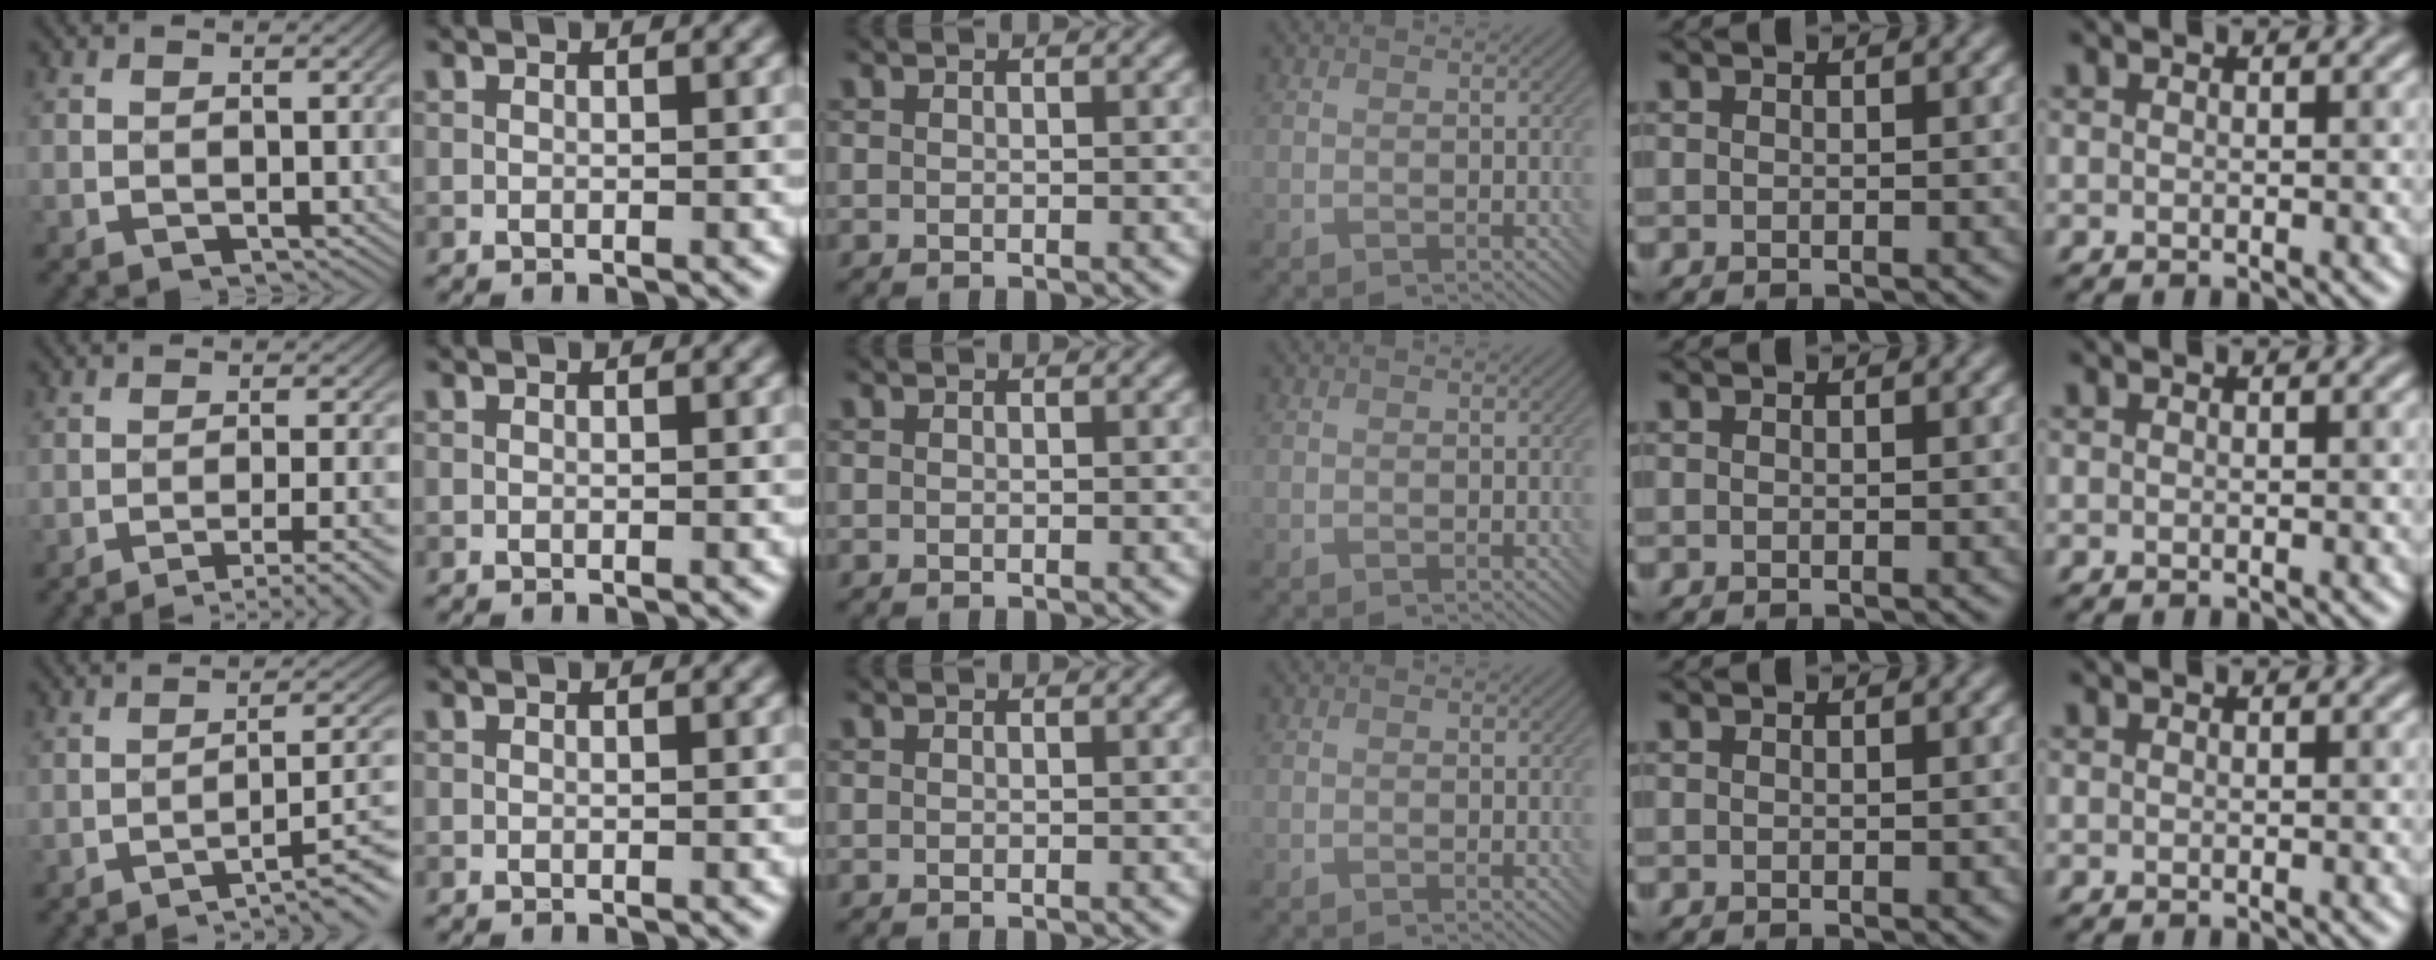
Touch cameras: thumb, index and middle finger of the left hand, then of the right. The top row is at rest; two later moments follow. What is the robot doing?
{"motion": "screw", "object": "bottle cap"}